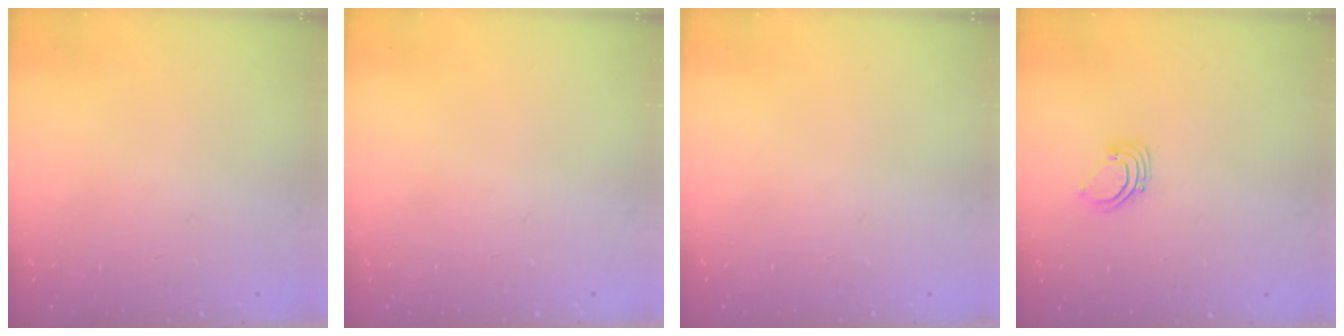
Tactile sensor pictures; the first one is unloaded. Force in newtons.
{"total": 0.0}
{"total": 0.0}
{"total": 3.2, "press": 3.2, "slide": 0.2}